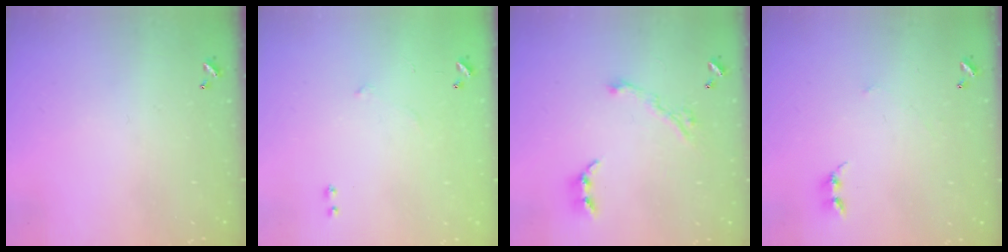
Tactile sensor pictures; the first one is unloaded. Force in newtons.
{"total": 5.9, "press": 5.9, "slide": 0.8}
{"total": 6.8, "press": 6.7, "slide": 1.1}
{"total": 2.6, "press": 2.6, "slide": 0.3}